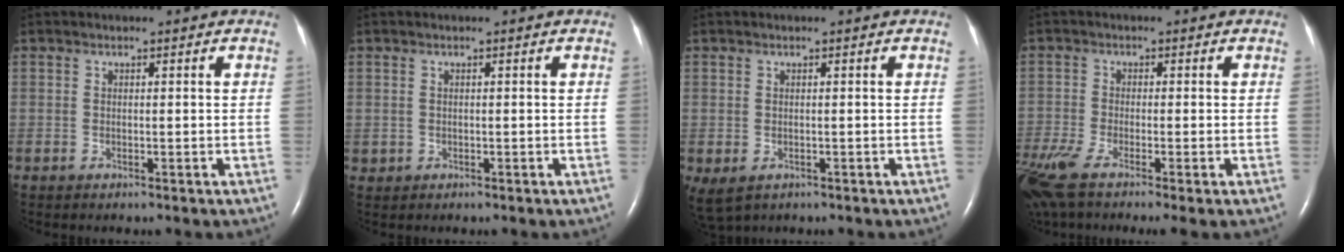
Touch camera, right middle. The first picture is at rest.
{"total": 0.6, "force": [0.0, 0.6, 0.1], "torque": [0.003, 0.004, 0.002]}
{"total": 3.6, "force": [-1.5, 2.4, 2.1], "torque": [-0.039, -0.009, -0.014]}
{"total": 9.0, "force": [-5.9, 1.5, 6.6], "torque": [-0.146, -0.022, -0.112]}